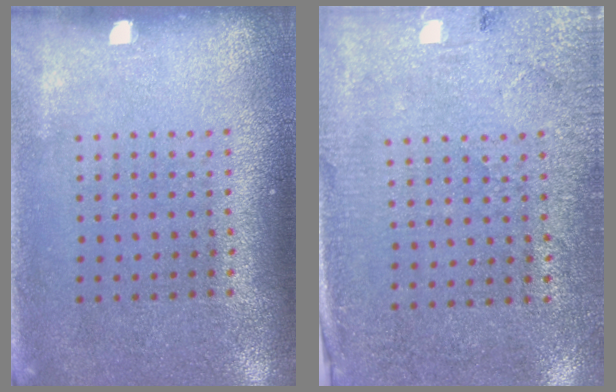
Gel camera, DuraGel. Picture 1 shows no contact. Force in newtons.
{"total": 2.7, "press": 2.4, "slide": 1.3}